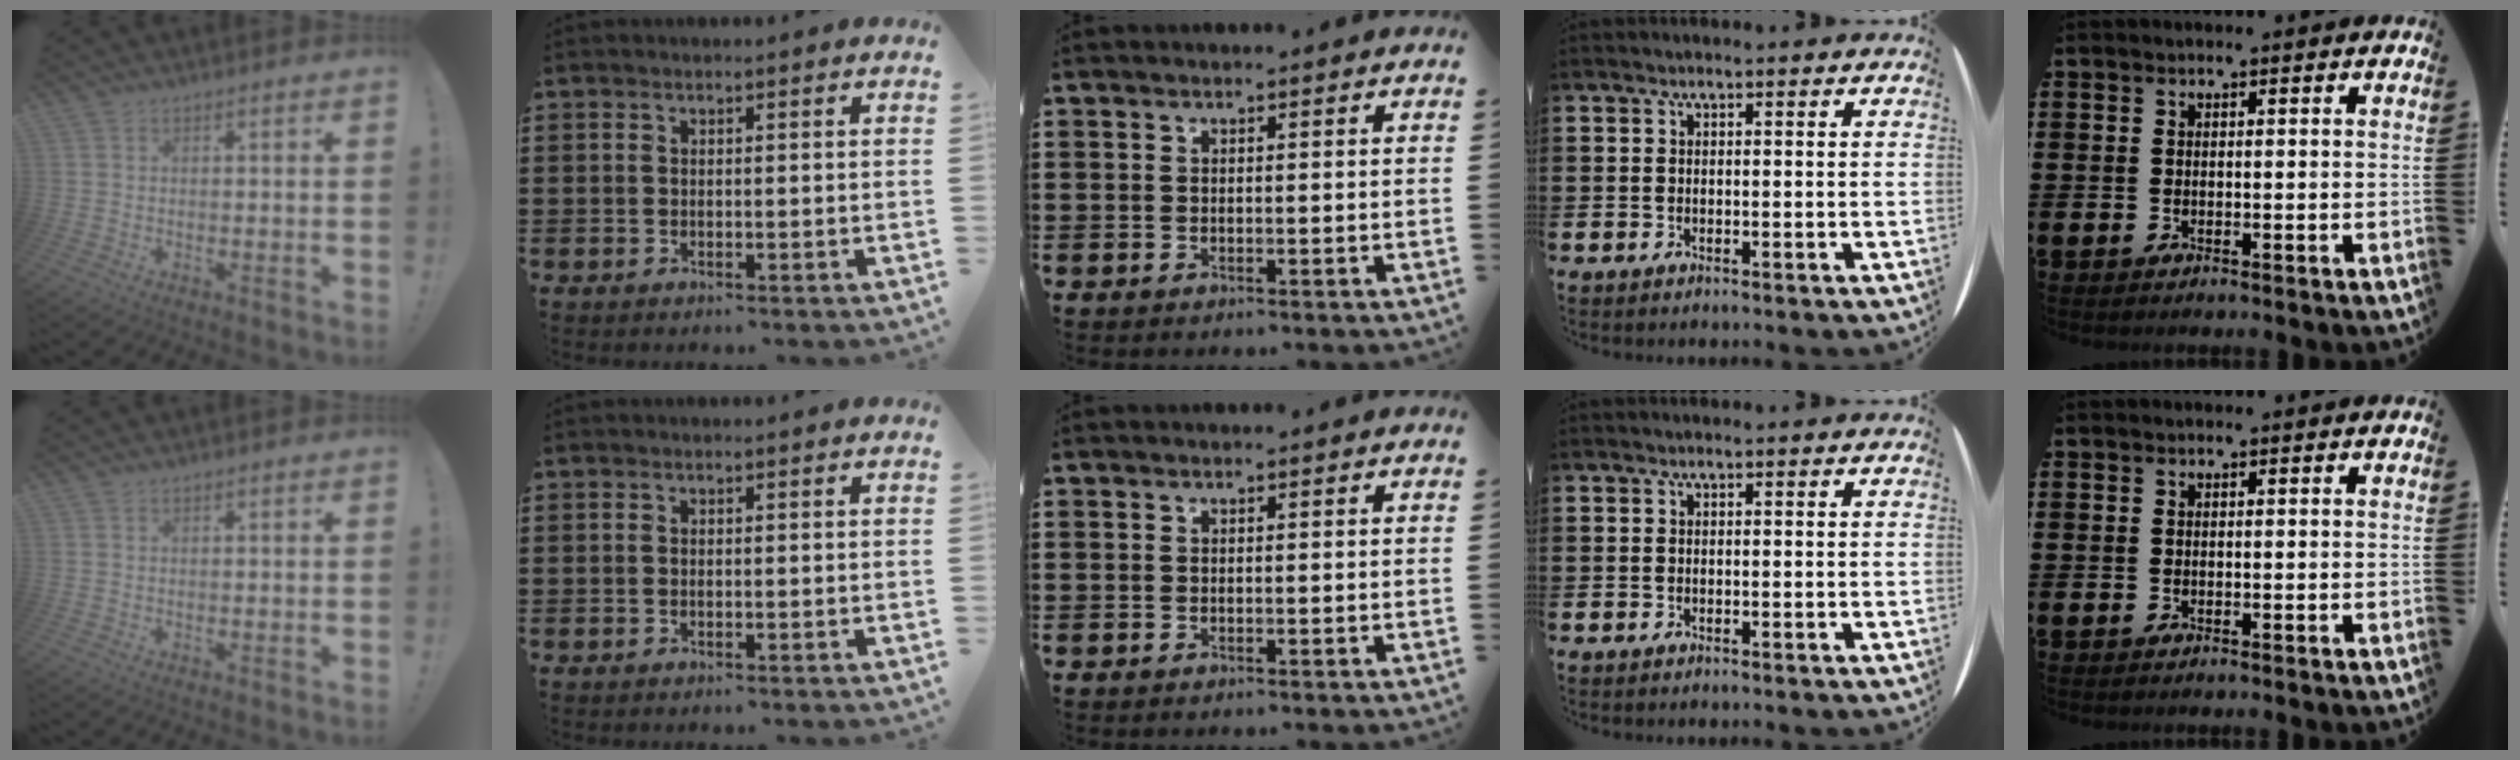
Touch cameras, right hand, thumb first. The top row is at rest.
{}